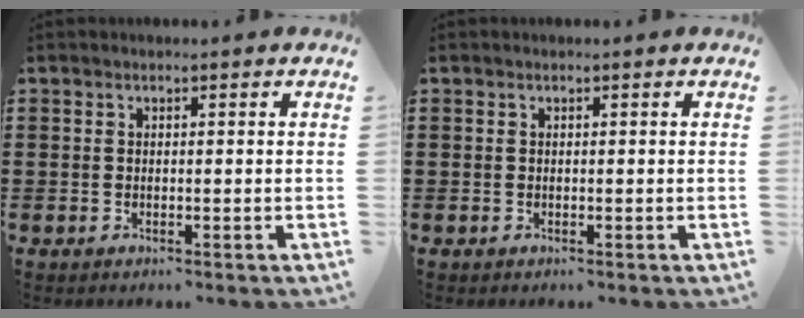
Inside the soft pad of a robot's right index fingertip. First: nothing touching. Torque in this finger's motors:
{"motor_torque": [0.00, 0.71, 0.00, 0.01]}